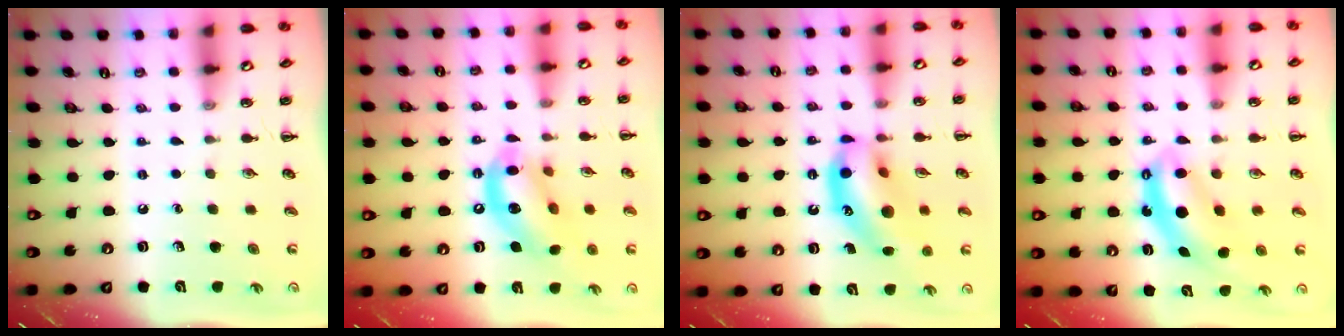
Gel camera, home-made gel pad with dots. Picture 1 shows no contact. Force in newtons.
{"total": 12.8, "press": 12.3, "slide": 3.4}
{"total": 16.8, "press": 16.3, "slide": 4.1}
{"total": 6.6, "press": 6.6, "slide": 0.5}